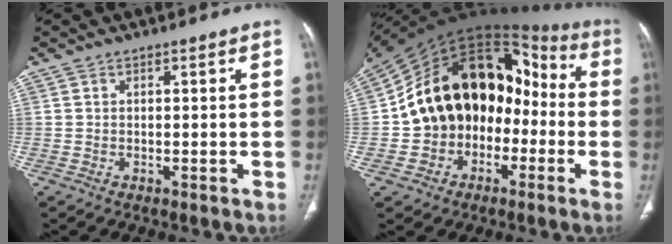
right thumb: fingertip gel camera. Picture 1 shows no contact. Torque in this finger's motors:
{"motor_torque": [1.08, 1.11, 1.95, -0.83, 0.68]}